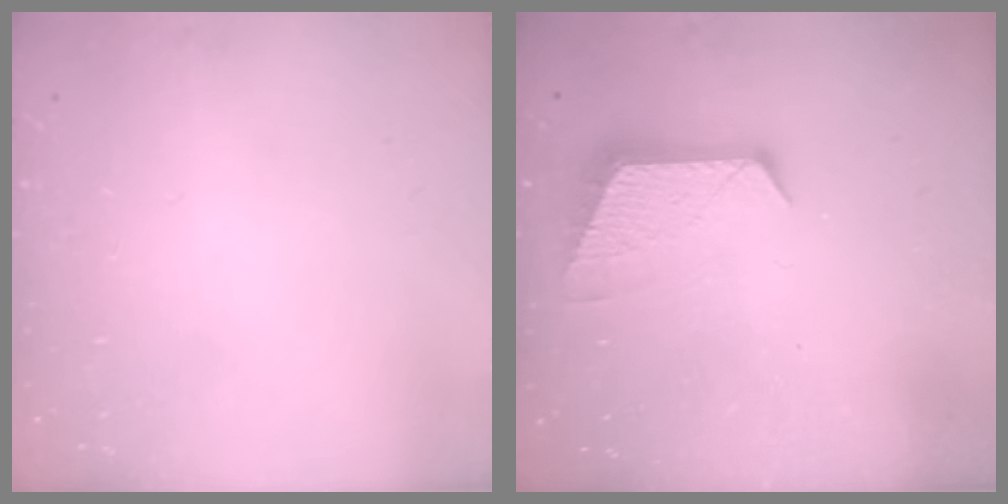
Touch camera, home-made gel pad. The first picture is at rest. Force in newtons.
{"total": 10.1, "press": 10.1, "slide": 0.5}